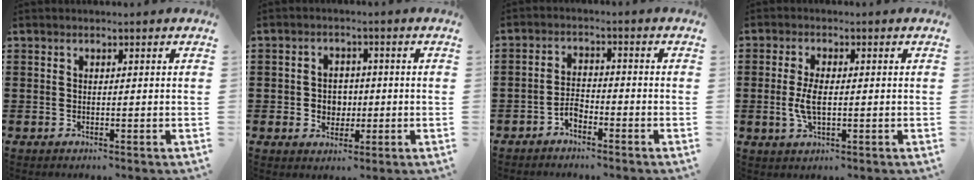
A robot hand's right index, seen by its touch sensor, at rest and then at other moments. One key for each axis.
{"total": 3.4, "fx": -0.4, "fy": 3.2, "fz": 1.1, "tx": -0.034, "ty": 0.009, "tz": -0.013}
{"total": 2.6, "fx": -2.0, "fy": 1.2, "fz": 1.0, "tx": -0.023, "ty": 0.006, "tz": -0.042}
{"total": 4.8, "fx": -0.4, "fy": 2.1, "fz": 4.3, "tx": -0.100, "ty": -0.004, "tz": -0.013}